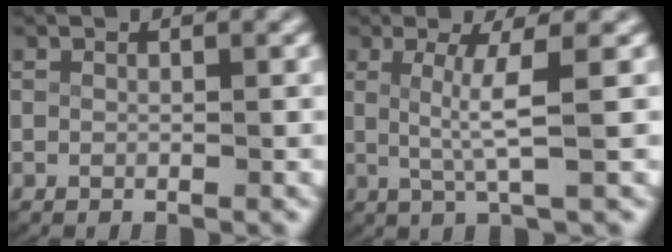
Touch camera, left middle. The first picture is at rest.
{"total": 3.9, "force": [0.6, -0.3, 3.8], "torque": [-0.069, -0.008, 0.014]}